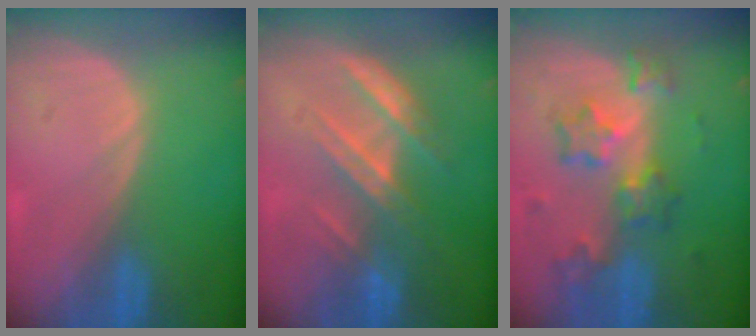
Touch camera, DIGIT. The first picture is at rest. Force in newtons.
{"total": 7.3, "press": 6.6, "slide": 3.2}
{"total": 8.4, "press": 7.3, "slide": 4.1}